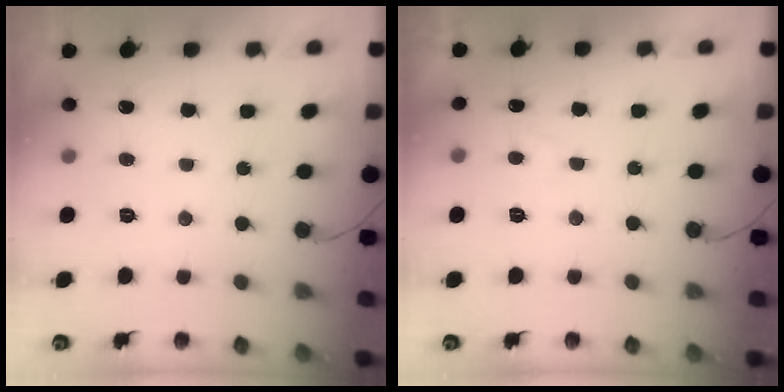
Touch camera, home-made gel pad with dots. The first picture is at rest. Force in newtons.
{"total": 1.6, "press": 1.4, "slide": 0.7}